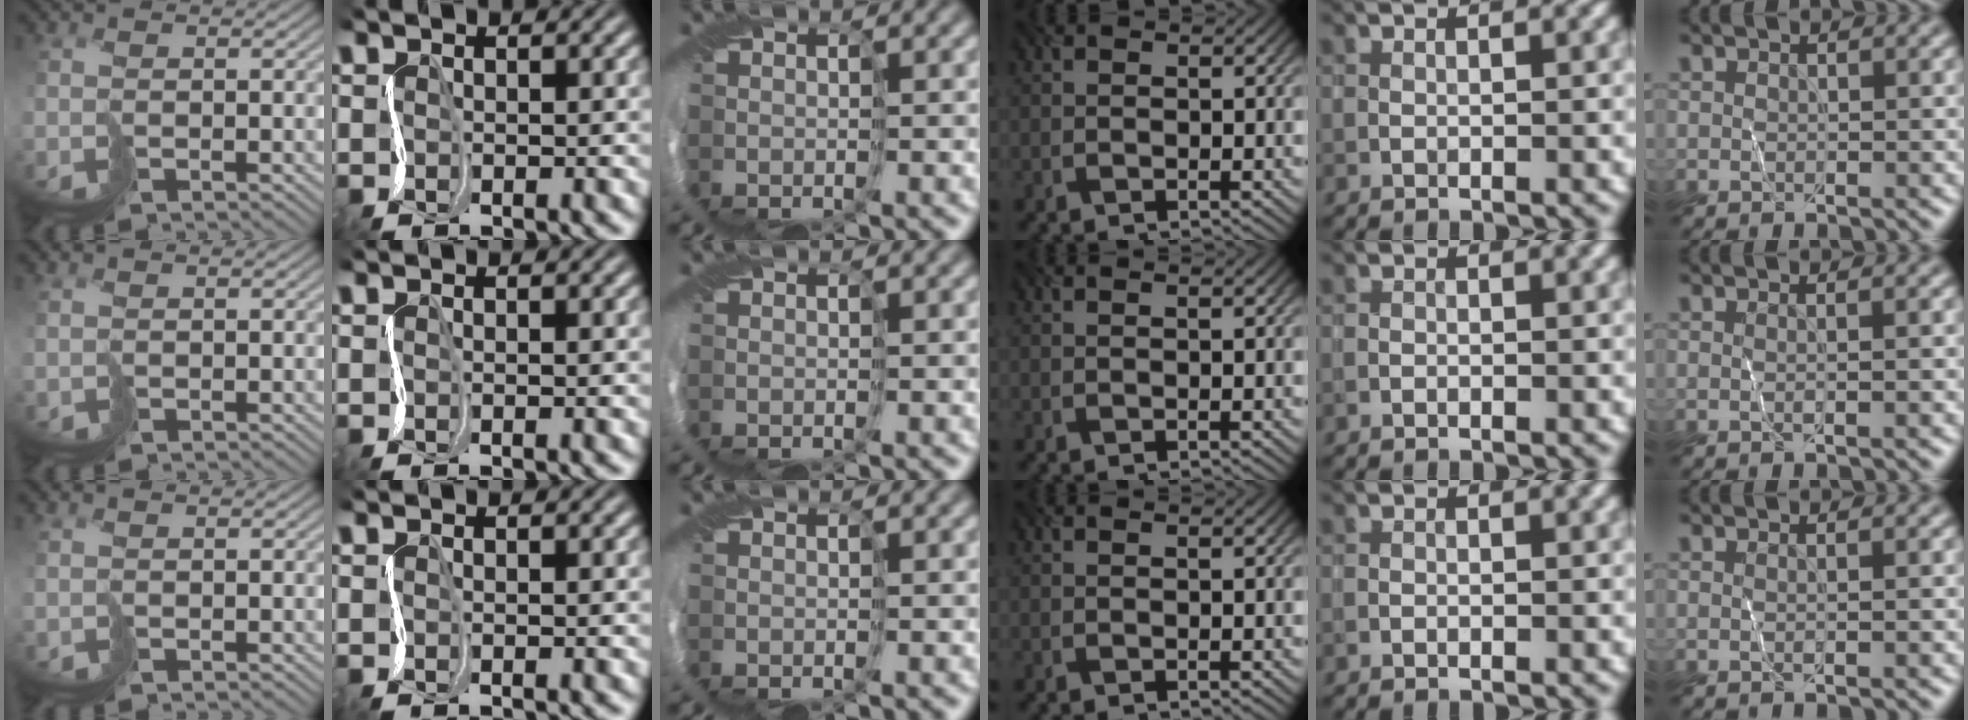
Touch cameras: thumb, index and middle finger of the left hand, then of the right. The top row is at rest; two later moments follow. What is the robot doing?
{"motion": "cut", "object": "paper"}